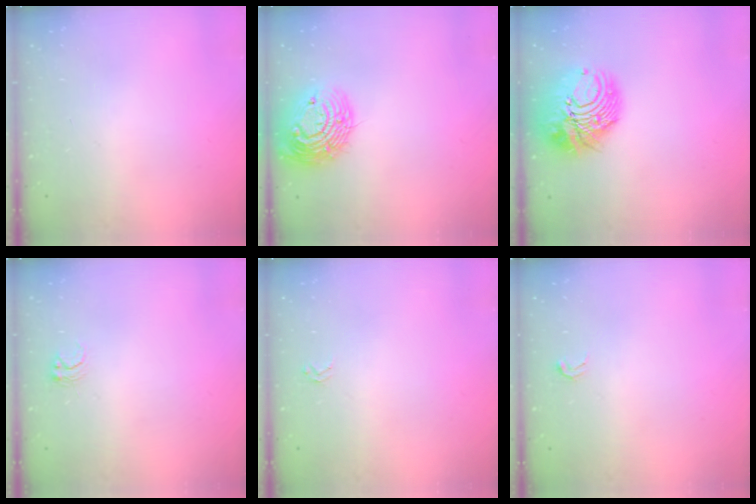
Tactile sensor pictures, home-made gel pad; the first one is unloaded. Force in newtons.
{"total": 16.7, "press": 16.6, "slide": 1.2}
{"total": 15.1, "press": 15.0, "slide": 1.5}
{"total": 2.6, "press": 2.6, "slide": 0.2}
{"total": 1.6, "press": 1.6, "slide": 0.2}
{"total": 2.5, "press": 2.5, "slide": 0.5}